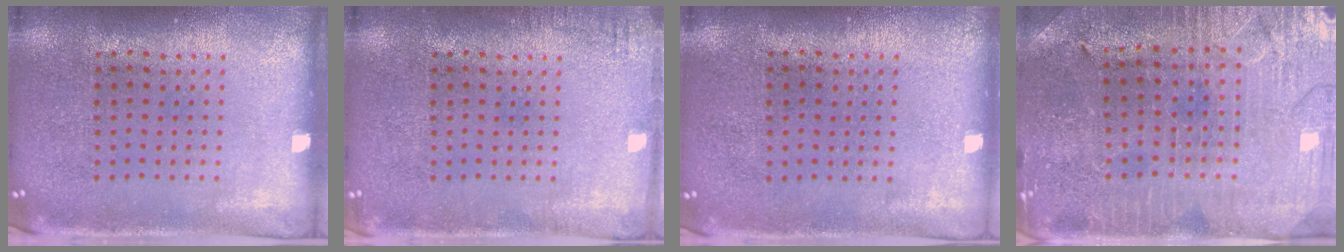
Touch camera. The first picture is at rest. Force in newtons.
{"total": 1.3, "press": 1.3, "slide": 0.1}
{"total": 0.0}
{"total": 1.5, "press": 1.4, "slide": 0.2}